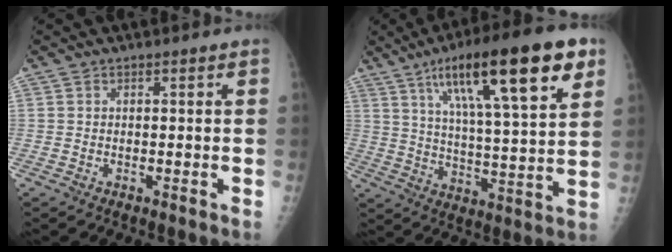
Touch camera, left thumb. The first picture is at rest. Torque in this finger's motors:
{"motor_torque": [2.62, 1.75, 2.05, -0.72, 0.45]}